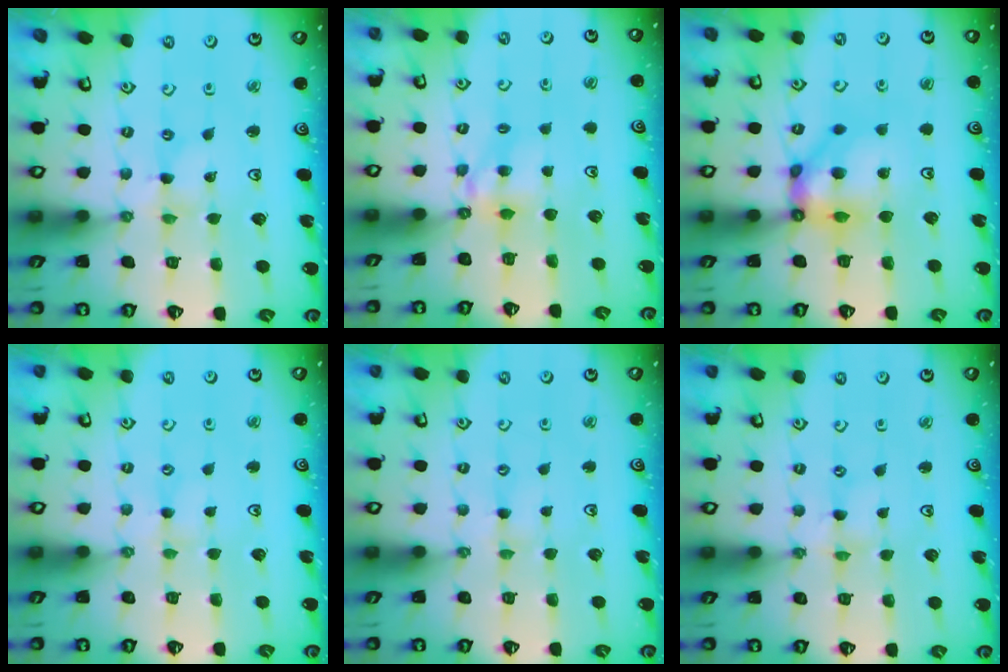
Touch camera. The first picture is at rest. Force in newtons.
{"total": 5.3, "press": 5.2, "slide": 0.6}
{"total": 10.0, "press": 10.0, "slide": 0.9}
{"total": 2.4, "press": 2.3, "slide": 0.3}
{"total": 2.1, "press": 2.0, "slide": 0.3}
{"total": 0.0}